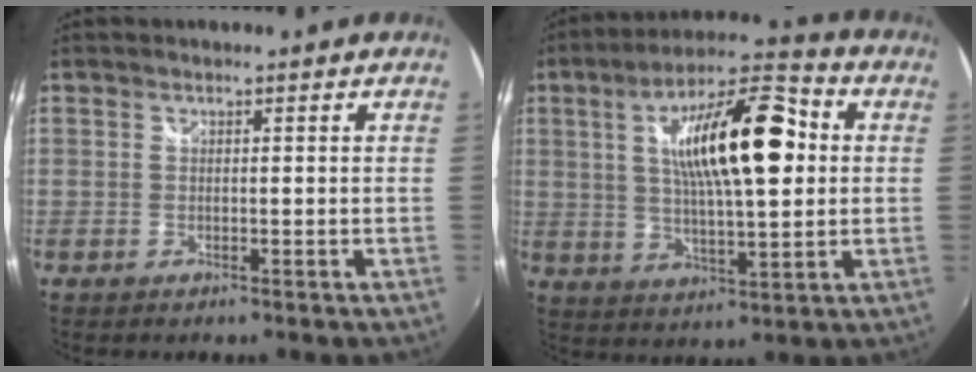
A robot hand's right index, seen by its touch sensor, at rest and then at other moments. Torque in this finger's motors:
{"motor_torque": [1.47, 0.67, 0.63, 0.21]}